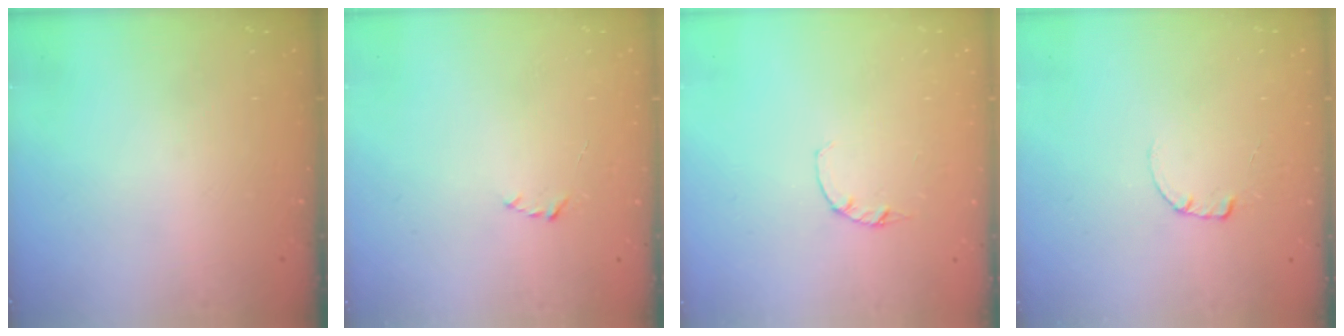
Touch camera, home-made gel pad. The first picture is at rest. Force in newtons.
{"total": 2.2, "press": 2.1, "slide": 0.3}
{"total": 1.2, "press": 1.1, "slide": 0.3}
{"total": 0.6, "press": 0.6, "slide": 0.1}